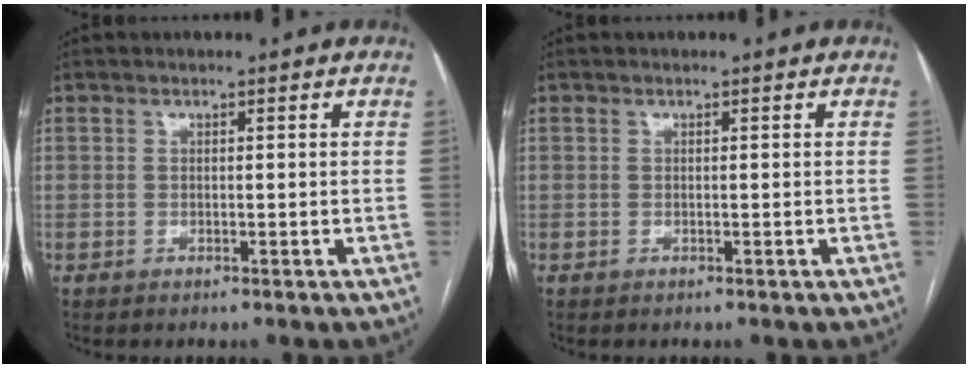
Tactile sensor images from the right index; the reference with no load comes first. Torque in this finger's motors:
{"motor_torque": [0.00, 0.00, 0.00, 0.00]}